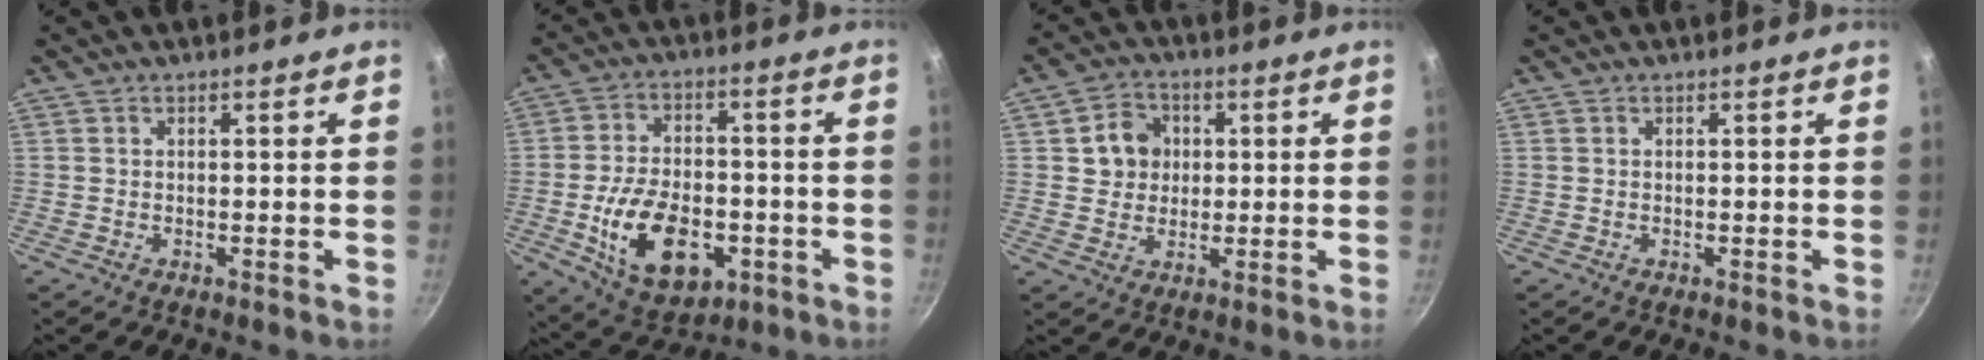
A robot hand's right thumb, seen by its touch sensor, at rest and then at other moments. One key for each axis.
{"total": 16.6, "fx": -4.6, "fy": 10.1, "fz": 12.2, "tx": -0.188, "ty": 0.012, "tz": -0.065}
{"total": 6.8, "fx": 1.3, "fy": 6.1, "fz": 2.8, "tx": -0.010, "ty": 0.005, "tz": 0.016}
{"total": 0.0}